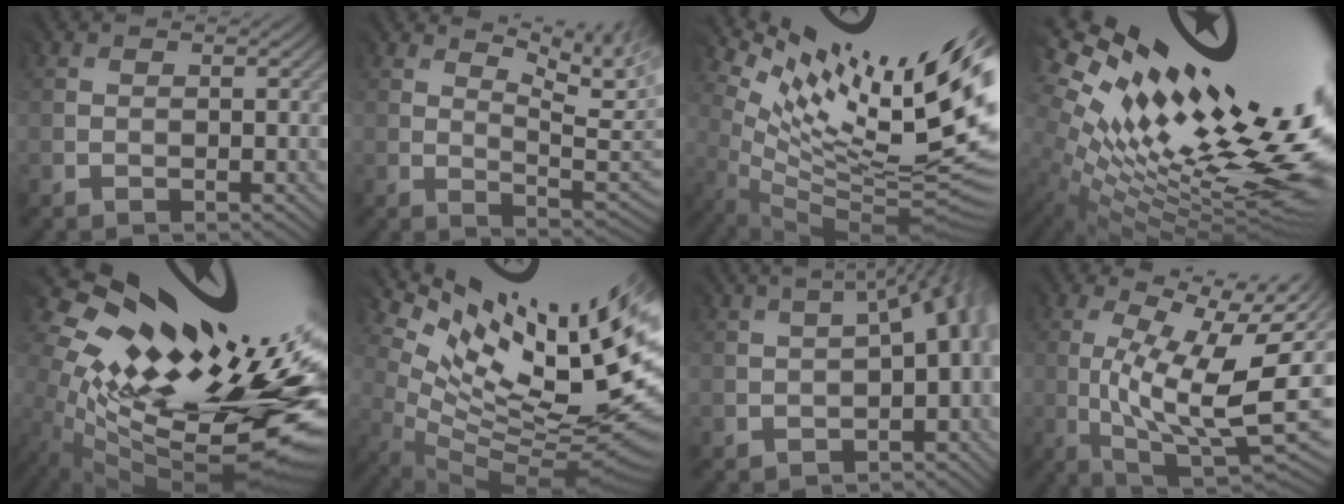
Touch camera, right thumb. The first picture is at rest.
{"total": 12.2, "force": [4.9, 4.5, 10.3], "torque": [-0.162, 0.024, 0.091]}
{"total": 15.0, "force": [6.0, 3.9, 13.2], "torque": [-0.224, -0.009, 0.130]}
{"total": 17.4, "force": [5.5, 6.5, 15.2], "torque": [-0.244, 0.002, 0.109]}
{"total": 17.2, "force": [1.5, 7.4, 15.4], "torque": [-0.260, -0.004, 0.042]}
{"total": 13.5, "force": [6.0, 4.0, 11.4], "torque": [-0.196, -0.010, 0.136]}
{"total": 6.6, "force": [-2.4, 2.8, 5.5], "torque": [-0.055, -0.011, -0.021]}
{"total": 15.1, "force": [-1.9, 5.4, 14.0], "torque": [-0.208, -0.009, -0.024]}